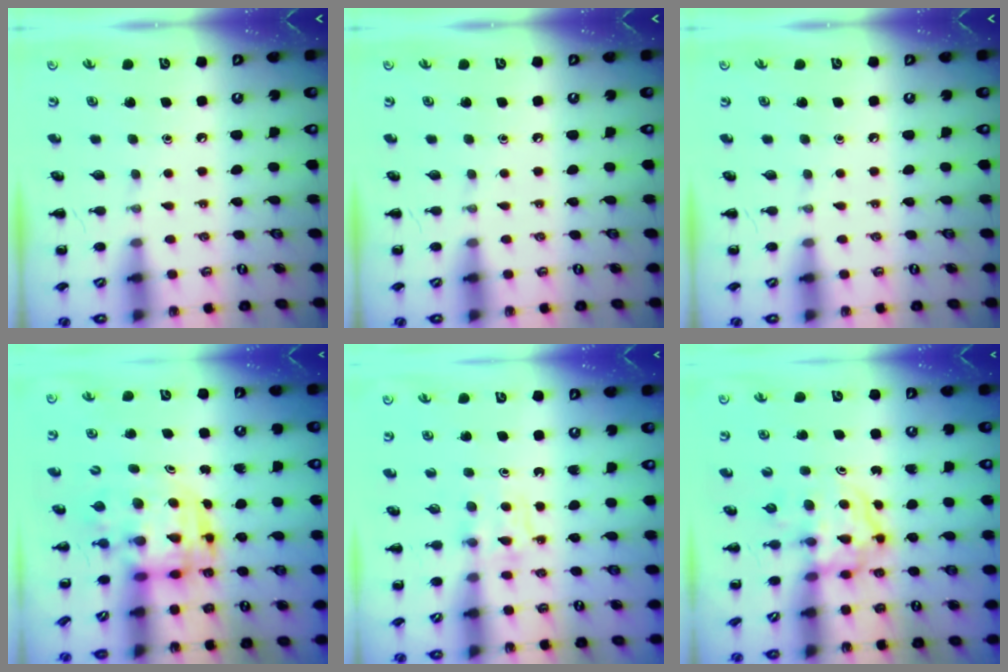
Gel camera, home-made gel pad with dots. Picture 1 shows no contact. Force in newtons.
{"total": 0.0}
{"total": 0.0}
{"total": 3.7, "press": 3.6, "slide": 0.7}
{"total": 4.7, "press": 4.5, "slide": 1.3}
{"total": 3.9, "press": 3.9, "slide": 0.4}